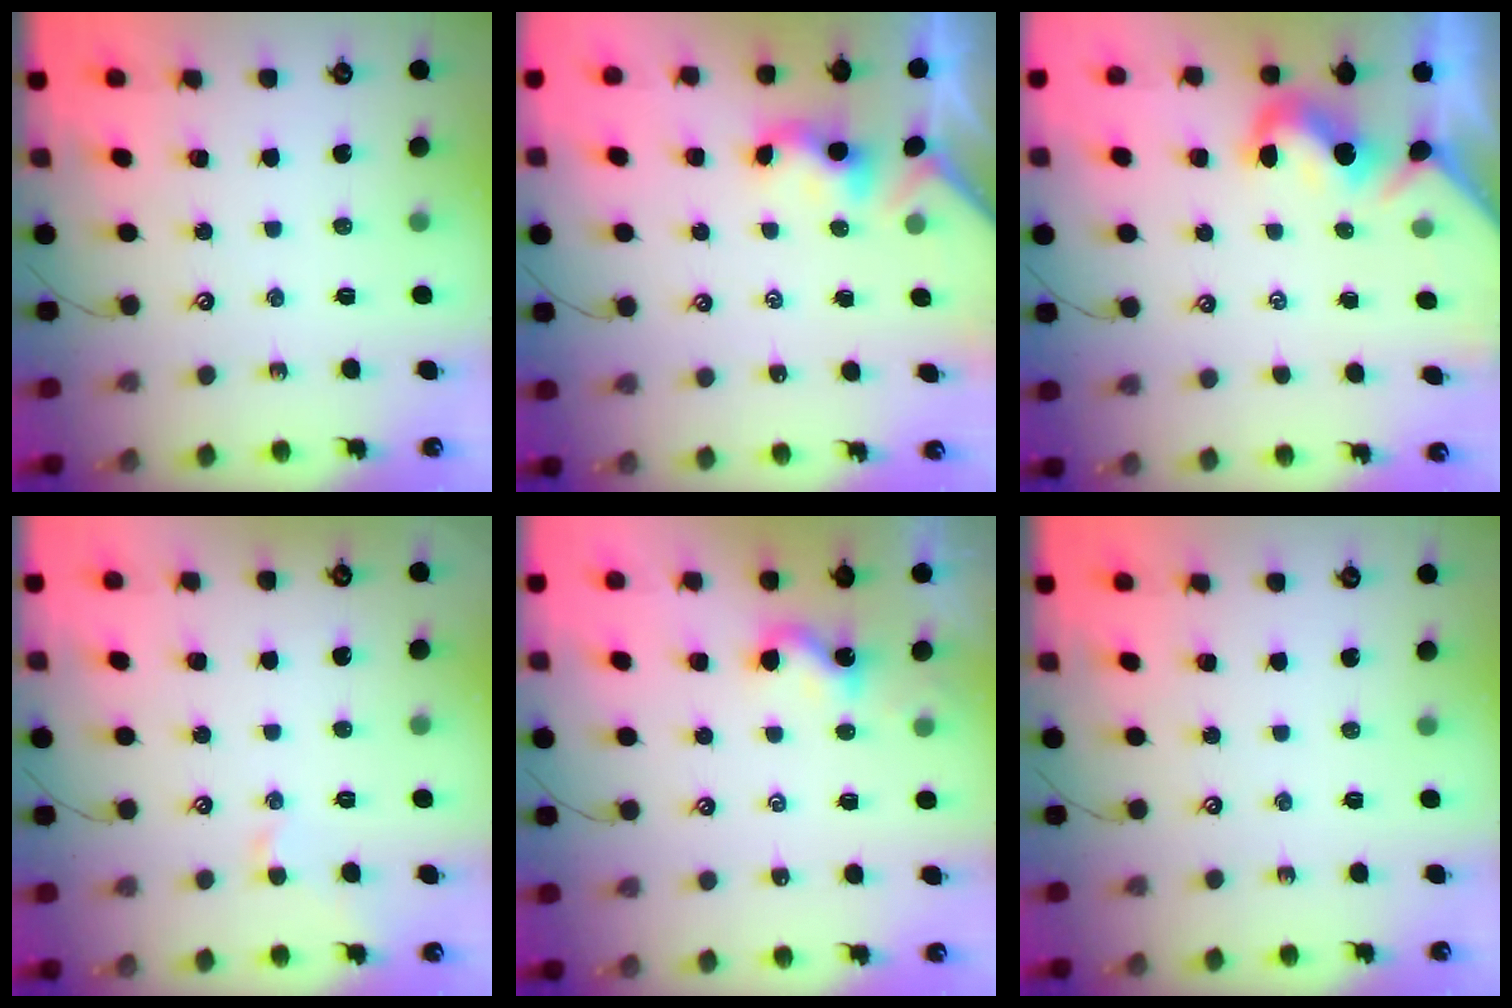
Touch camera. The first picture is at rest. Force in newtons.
{"total": 1.1, "press": 1.0, "slide": 0.4}
{"total": 1.9, "press": 1.8, "slide": 0.6}
{"total": 0.5, "press": 0.4, "slide": 0.4}
{"total": 1.8, "press": 1.8, "slide": 0.5}
{"total": 0.0}